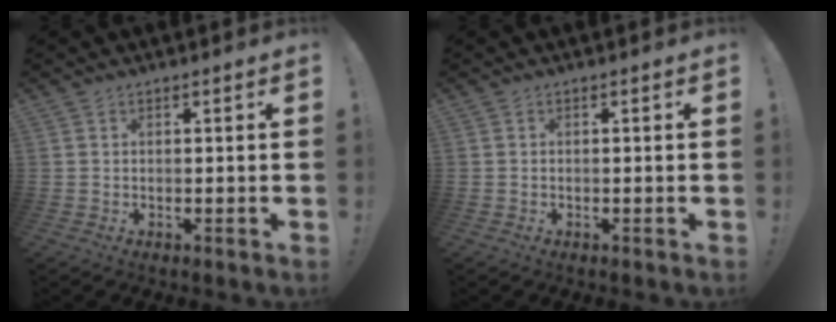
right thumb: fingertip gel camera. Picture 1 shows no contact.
{"total": 0.0}